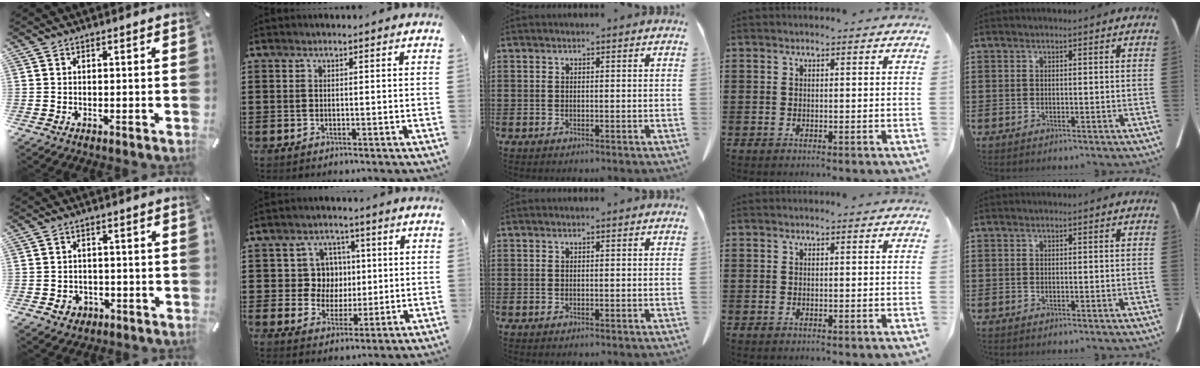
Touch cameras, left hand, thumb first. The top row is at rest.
{"thumb": {"total": 3.3, "force": [-1.0, 3.0, 0.9], "torque": [-0.007, 0.000, -0.019]}, "index": {"total": 6.7, "force": [1.1, 6.1, 2.3], "torque": [-0.066, 0.017, 0.020]}}